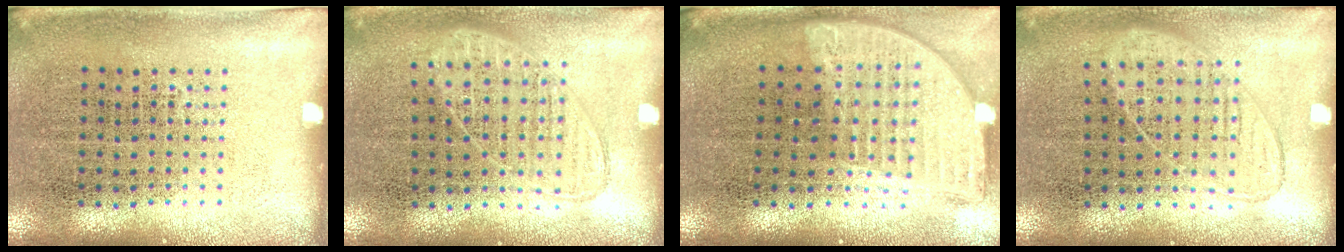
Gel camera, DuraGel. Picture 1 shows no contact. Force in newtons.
{"total": 0.9, "press": 0.8, "slide": 0.3}
{"total": 2.0, "press": 1.6, "slide": 1.2}
{"total": 1.0, "press": 0.9, "slide": 0.4}